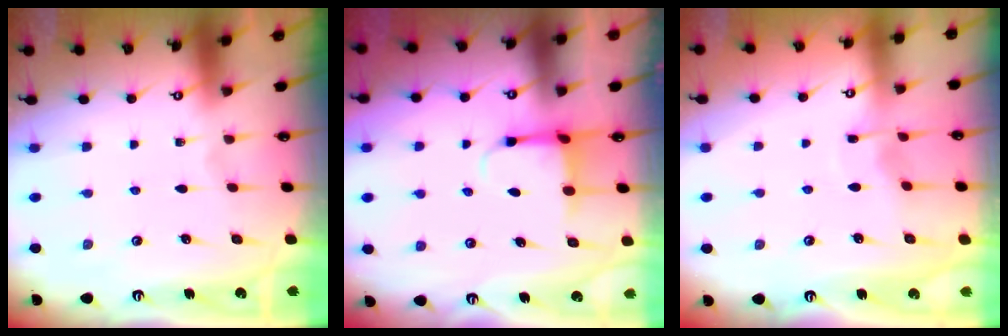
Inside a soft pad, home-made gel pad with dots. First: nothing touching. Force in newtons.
{"total": 3.8, "press": 3.6, "slide": 1.3}
{"total": 4.1, "press": 4.1, "slide": 0.3}